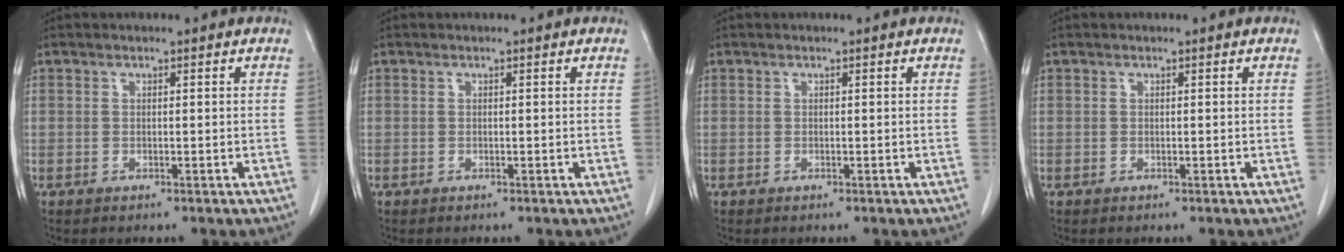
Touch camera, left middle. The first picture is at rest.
{"total": 0.0}
{"total": 0.0}
{"total": 0.0}